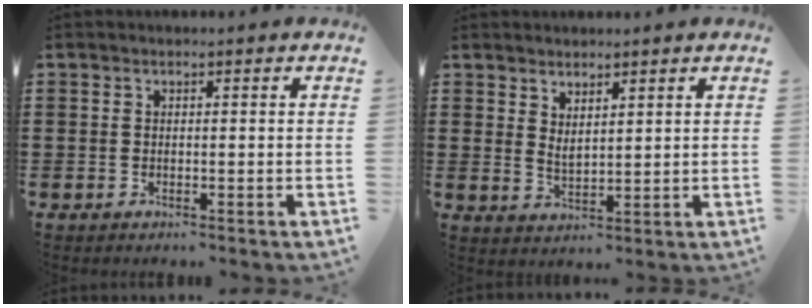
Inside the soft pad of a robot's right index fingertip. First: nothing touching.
{"total": 2.1, "force": [1.9, 0.6, 0.7], "torque": [-0.017, 0.000, 0.036]}